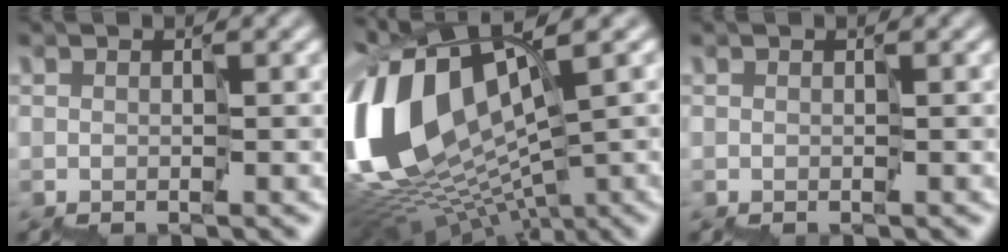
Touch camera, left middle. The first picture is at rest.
{"total": 13.5, "force": [2.3, 7.5, 11.0], "torque": [-0.262, 0.024, 0.051]}
{"total": 0.0}